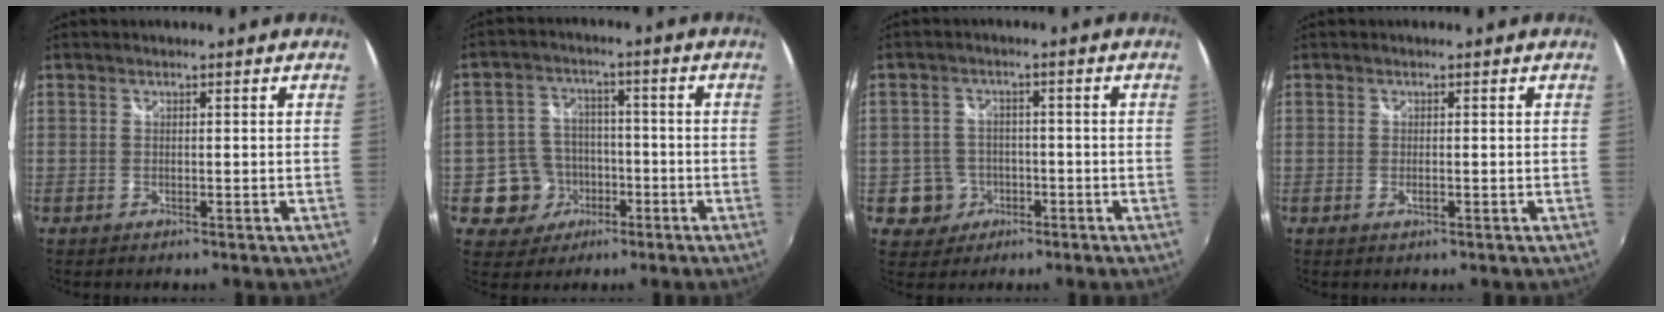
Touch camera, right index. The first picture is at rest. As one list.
[{"total": 8.4, "force": [-3.1, 7.7, 1.3], "torque": [-0.051, 0.023, -0.041]}, {"total": 5.4, "force": [-1.9, 5.1, 0.5], "torque": [-0.025, 0.018, -0.024]}, {"total": 1.1, "force": [-0.4, 0.4, 1.0], "torque": [-0.021, -0.004, -0.005]}]